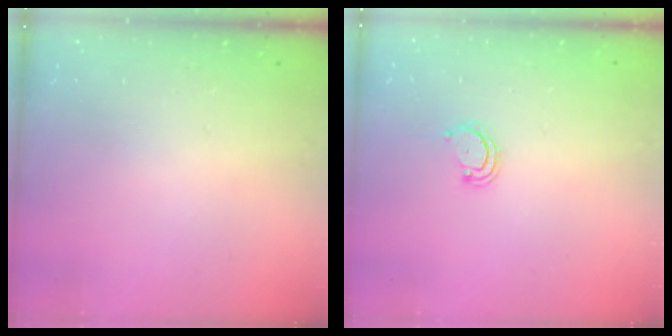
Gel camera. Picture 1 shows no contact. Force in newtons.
{"total": 2.6, "press": 2.6, "slide": 0.3}